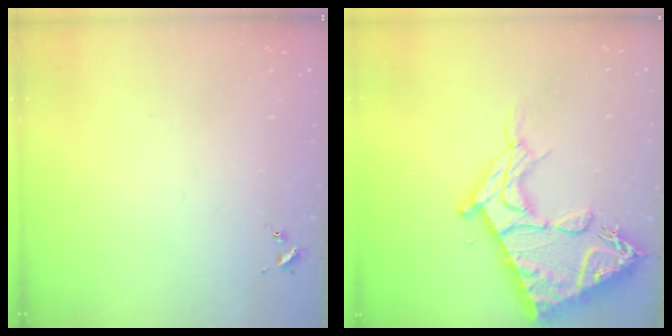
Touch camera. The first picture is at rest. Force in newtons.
{"total": 19.5, "press": 19.4, "slide": 1.8}